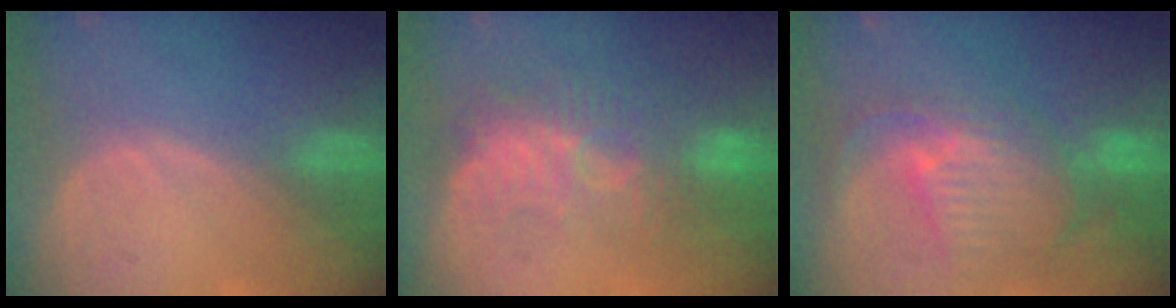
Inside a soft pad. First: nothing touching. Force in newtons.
{"total": 9.1, "press": 8.5, "slide": 3.3}
{"total": 11.1, "press": 9.7, "slide": 5.5}